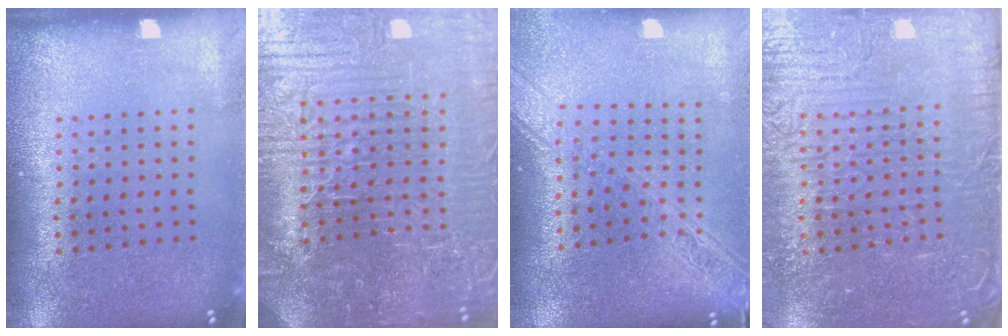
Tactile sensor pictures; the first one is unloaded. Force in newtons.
{"total": 6.8, "press": 6.1, "slide": 3.0}
{"total": 2.3, "press": 1.9, "slide": 1.3}
{"total": 5.1, "press": 4.5, "slide": 2.5}